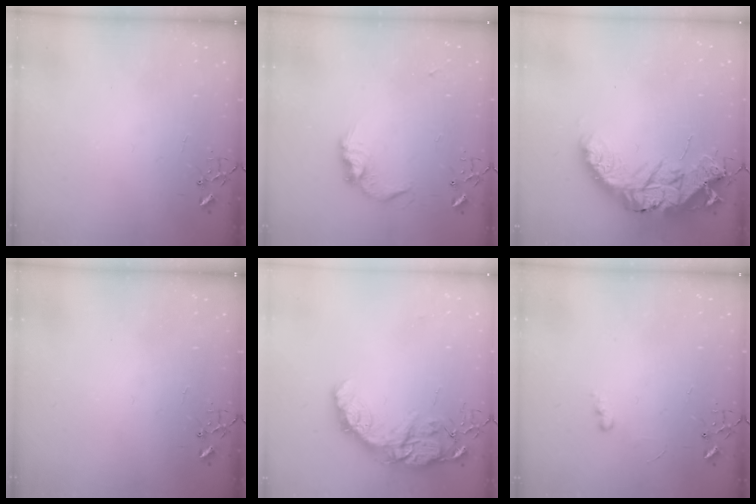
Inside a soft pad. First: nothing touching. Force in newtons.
{"total": 10.5, "press": 10.4, "slide": 0.5}
{"total": 21.4, "press": 21.3, "slide": 1.7}
{"total": 0.0}
{"total": 17.2, "press": 17.1, "slide": 1.2}
{"total": 4.4, "press": 4.4, "slide": 0.6}